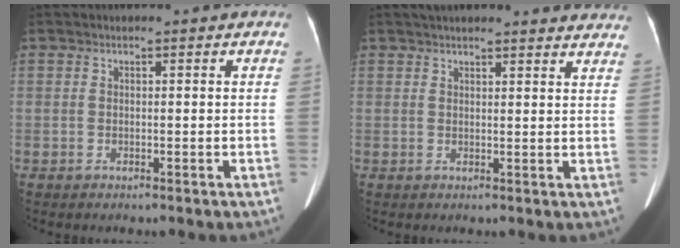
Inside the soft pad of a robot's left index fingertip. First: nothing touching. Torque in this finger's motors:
{"motor_torque": [0.51, -1.29, 0.20, 0.05]}